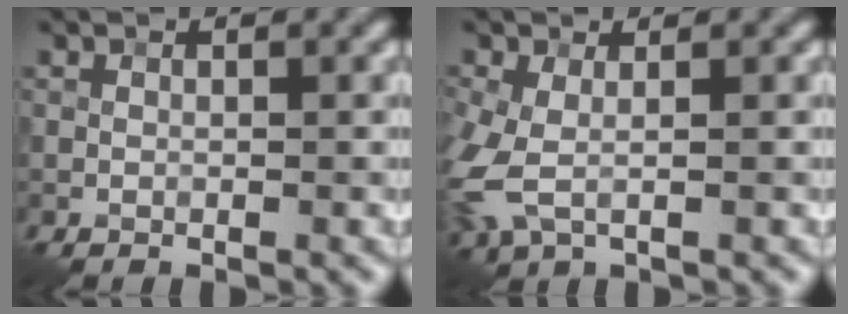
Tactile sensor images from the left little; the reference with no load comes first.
{"total": 3.8, "force": [-0.4, 2.1, 3.1], "torque": [-0.093, -0.008, -0.011]}